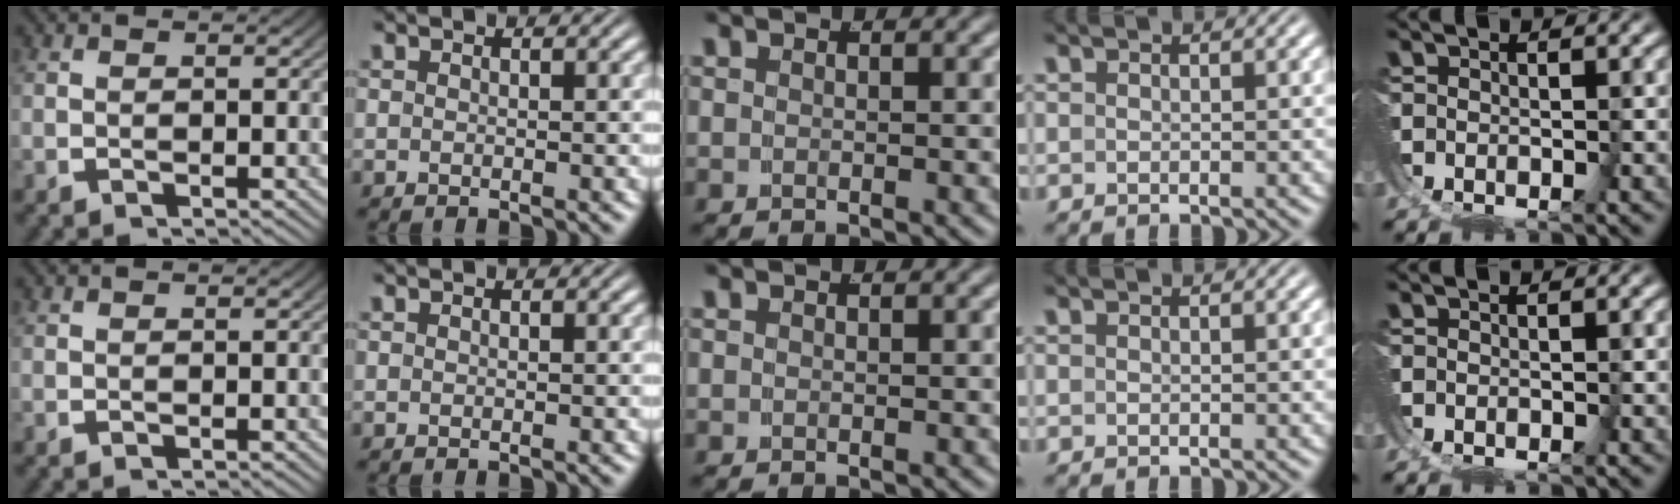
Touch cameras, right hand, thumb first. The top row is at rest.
{}